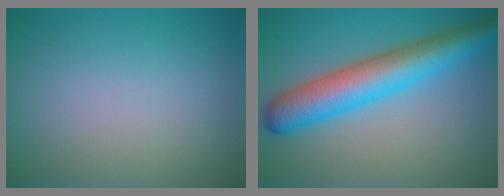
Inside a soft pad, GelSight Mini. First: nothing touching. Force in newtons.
{"total": 7.5, "press": 7.5, "slide": 0.2}